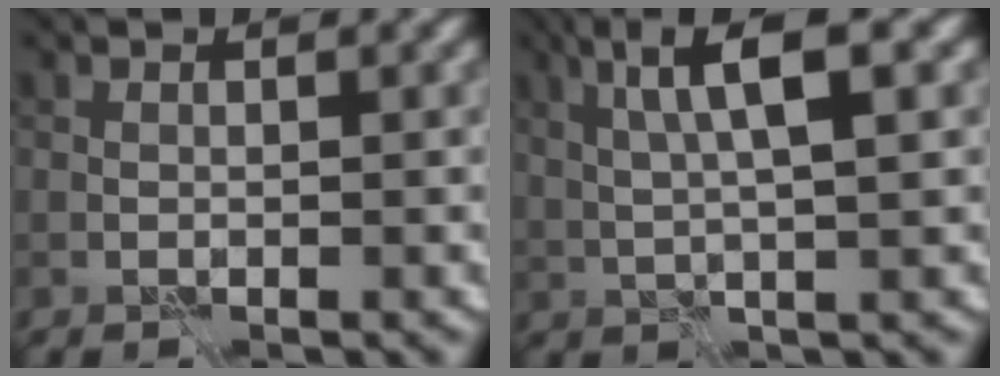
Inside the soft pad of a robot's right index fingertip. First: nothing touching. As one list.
[{"total": 6.3, "force": [2.2, 1.1, 5.8], "torque": [-0.105, 0.012, 0.037]}]